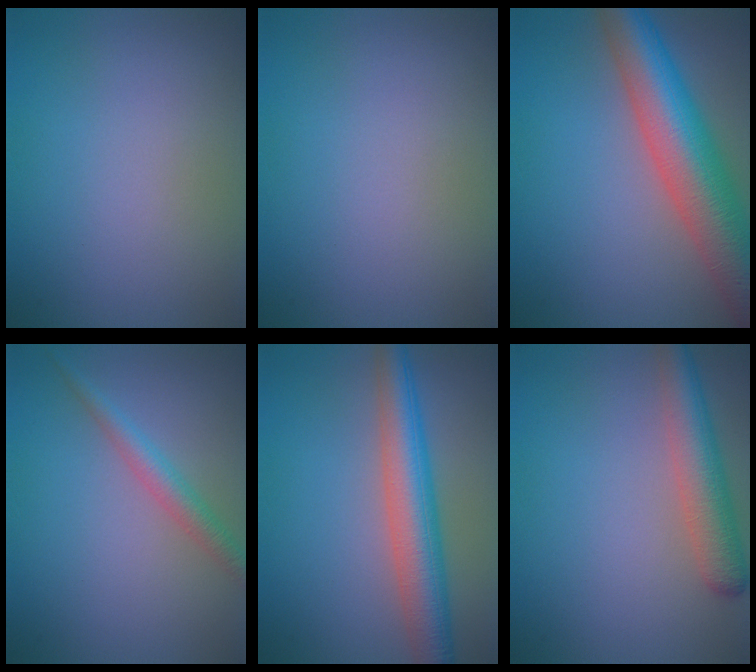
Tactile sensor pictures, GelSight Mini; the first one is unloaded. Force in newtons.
{"total": 0.0}
{"total": 10.2, "press": 10.2, "slide": 0.5}
{"total": 2.3, "press": 2.3, "slide": 0.1}
{"total": 6.4, "press": 6.4, "slide": 0.2}
{"total": 4.4, "press": 4.3, "slide": 0.2}